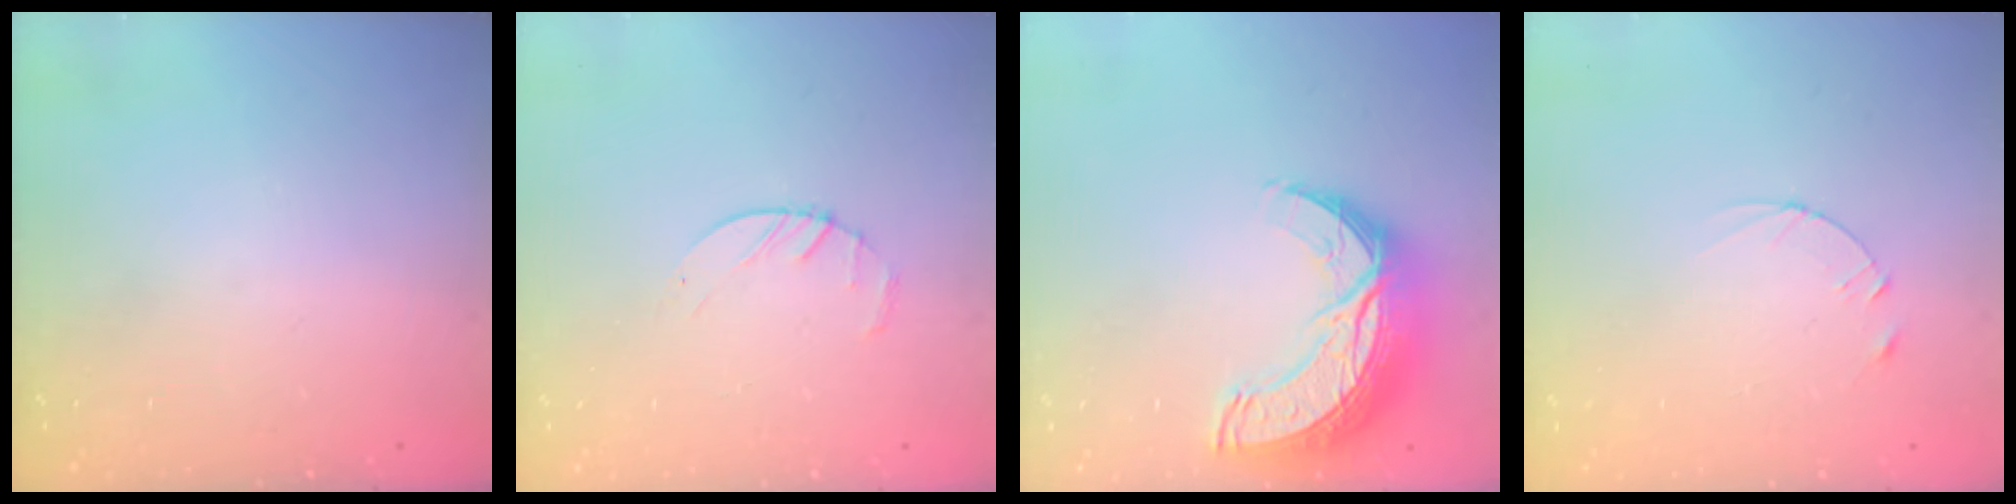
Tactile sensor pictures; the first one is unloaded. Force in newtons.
{"total": 2.4, "press": 2.3, "slide": 0.3}
{"total": 15.0, "press": 14.9, "slide": 1.0}
{"total": 2.4, "press": 2.3, "slide": 0.2}